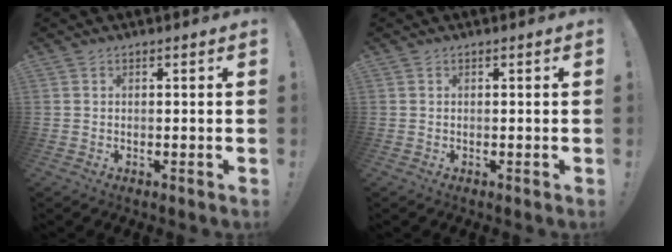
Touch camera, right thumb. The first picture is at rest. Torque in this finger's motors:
{"motor_torque": [-0.10, 0.04, -0.05, 0.09, 0.02]}